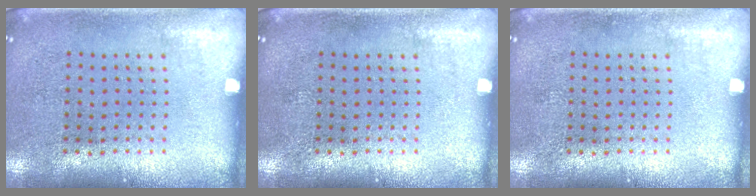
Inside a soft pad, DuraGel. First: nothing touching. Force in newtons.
{"total": 0.0}
{"total": 0.0}